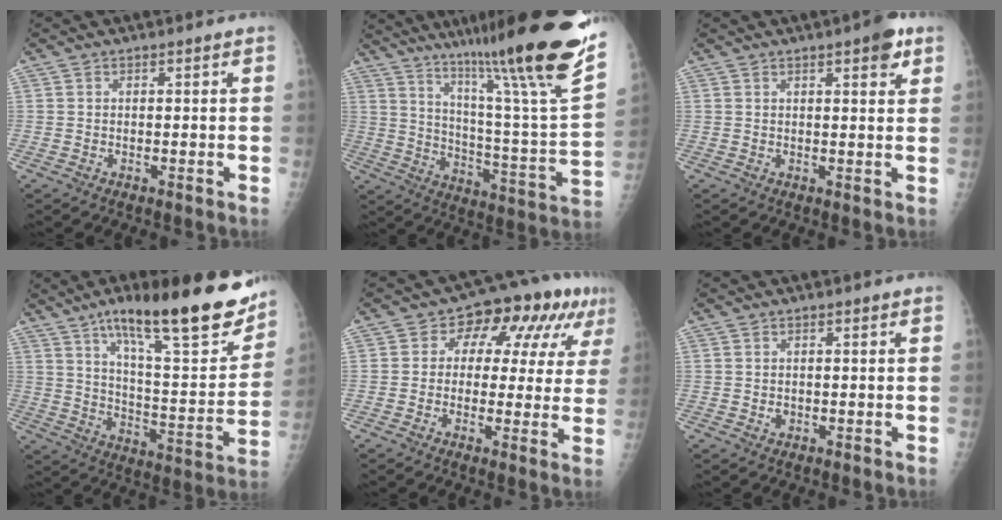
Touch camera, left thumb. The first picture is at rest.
{"total": 30.3, "force": [20.4, 2.5, 22.3], "torque": [-0.312, -0.094, 0.307]}
{"total": 4.4, "force": [2.5, 1.3, 3.4], "torque": [-0.036, -0.008, 0.027]}
{"total": 25.9, "force": [16.8, 6.2, 18.8], "torque": [-0.249, -0.061, 0.264]}
{"total": 12.9, "force": [4.6, 7.7, 9.3], "torque": [-0.074, 0.020, 0.055]}
{"total": 0.9, "force": [-0.1, 0.8, 0.4], "torque": [-0.003, 0.001, 0.002]}